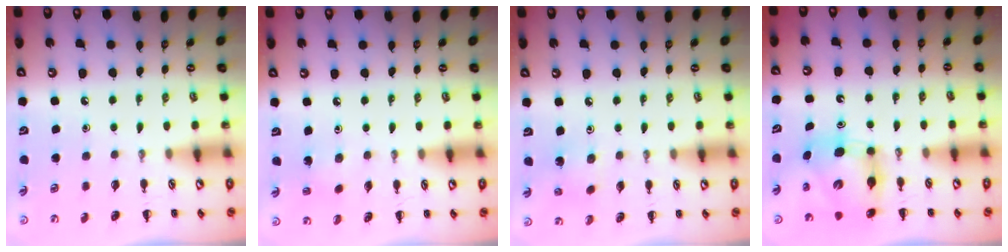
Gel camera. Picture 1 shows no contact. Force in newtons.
{"total": 2.4, "press": 2.3, "slide": 0.6}
{"total": 1.5, "press": 1.4, "slide": 0.4}
{"total": 7.0, "press": 6.9, "slide": 0.8}